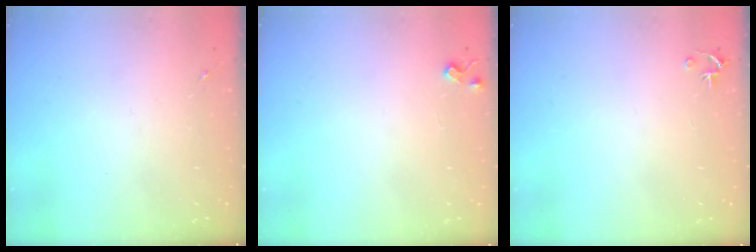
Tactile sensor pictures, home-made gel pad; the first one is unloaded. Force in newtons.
{"total": 5.2, "press": 5.1, "slide": 0.8}
{"total": 3.5, "press": 3.4, "slide": 0.3}